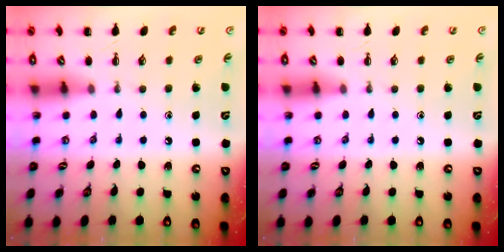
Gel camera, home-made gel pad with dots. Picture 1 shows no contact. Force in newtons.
{"total": 0.0}